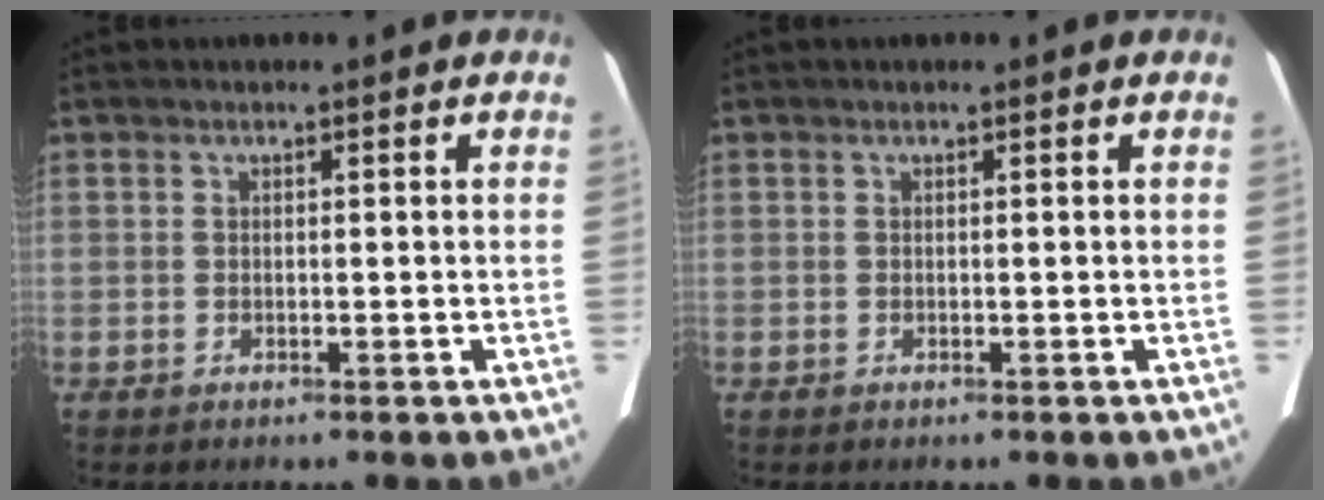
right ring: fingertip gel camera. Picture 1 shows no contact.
{"total": 0.0}